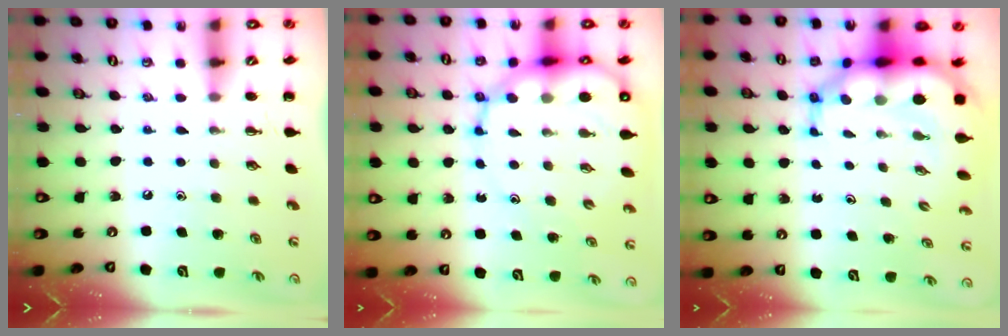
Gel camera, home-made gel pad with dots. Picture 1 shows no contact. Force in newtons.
{"total": 16.6, "press": 16.1, "slide": 4.1}
{"total": 12.7, "press": 12.2, "slide": 3.7}